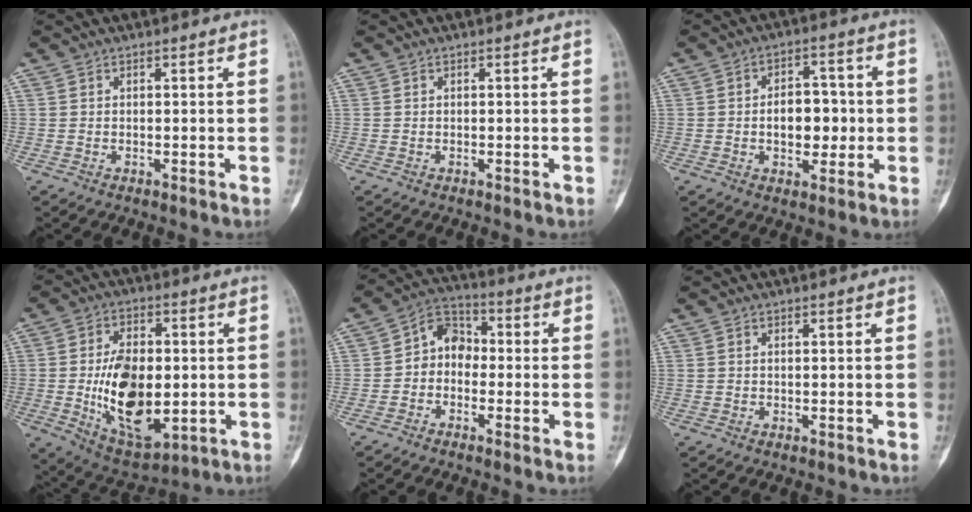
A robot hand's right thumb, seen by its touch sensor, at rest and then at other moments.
{"total": 0.0}
{"total": 8.8, "force": [-0.5, 5.6, 6.7], "torque": [-0.069, 0.013, -0.008]}
{"total": 17.8, "force": [-1.6, 10.1, 14.6], "torque": [-0.222, -0.005, -0.006]}
{"total": 6.7, "force": [-1.0, 5.4, 3.8], "torque": [-0.033, 0.032, -0.040]}
{"total": 0.0}